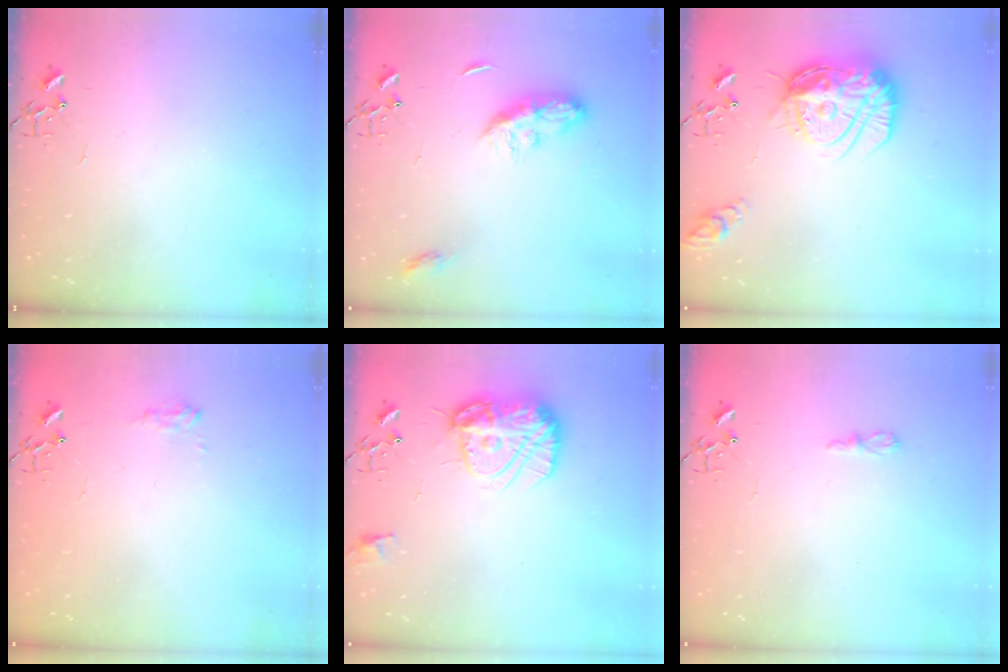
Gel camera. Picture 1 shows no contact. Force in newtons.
{"total": 8.8, "press": 8.8, "slide": 0.0}
{"total": 19.4, "press": 19.3, "slide": 1.7}
{"total": 7.8, "press": 7.8, "slide": 0.7}
{"total": 15.6, "press": 15.5, "slide": 1.6}
{"total": 4.5, "press": 4.5, "slide": 0.5}